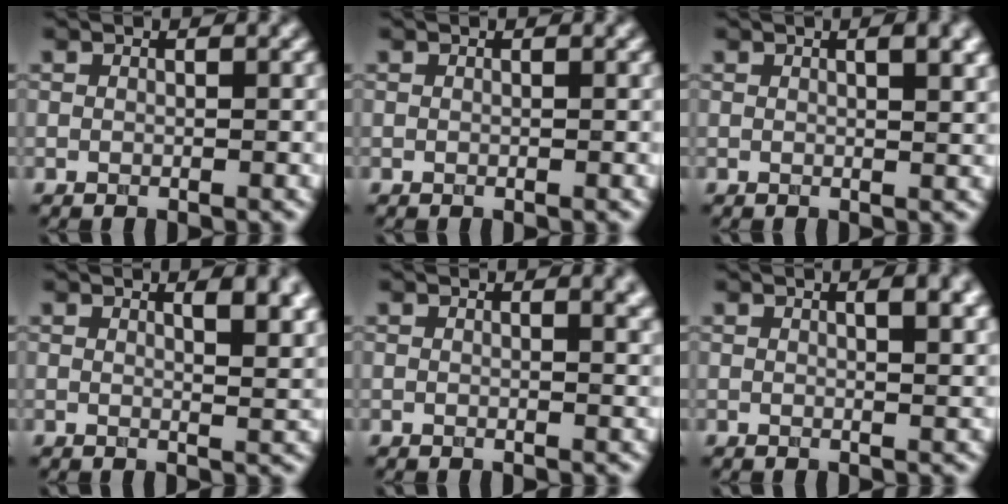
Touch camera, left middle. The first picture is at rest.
{"total": 0.0}
{"total": 3.8, "force": [1.4, 1.4, 3.2], "torque": [-0.025, 0.009, 0.015]}
{"total": 5.5, "force": [2.5, 2.3, 4.4], "torque": [-0.030, 0.008, 0.030]}
{"total": 2.6, "force": [1.3, 1.0, 1.9], "torque": [-0.010, 0.002, 0.016]}
{"total": 4.3, "force": [1.6, 1.7, 3.6], "torque": [-0.026, 0.011, 0.015]}